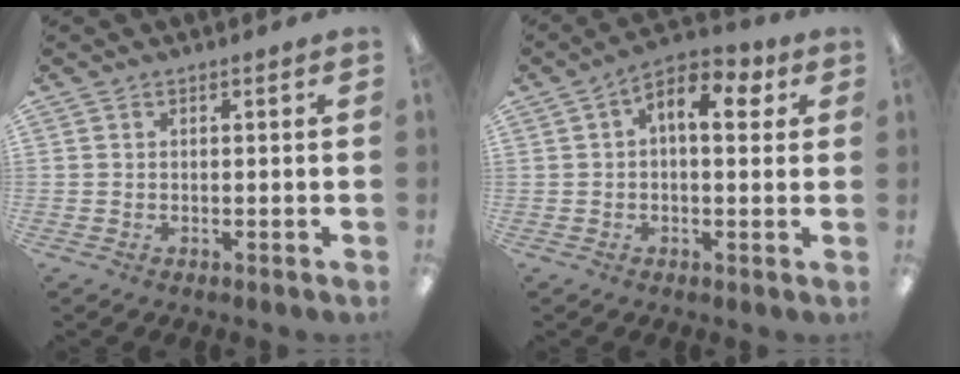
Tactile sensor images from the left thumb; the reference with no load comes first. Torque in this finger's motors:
{"motor_torque": [-0.14, 0.14, 0.26, 0.68, 0.09]}